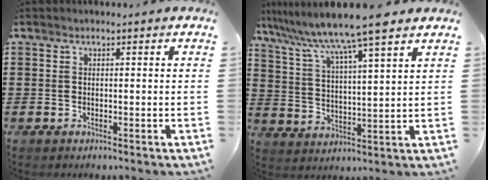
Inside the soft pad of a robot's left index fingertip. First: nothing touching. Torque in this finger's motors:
{"motor_torque": [1.37, -0.77, 1.05, 0.21]}